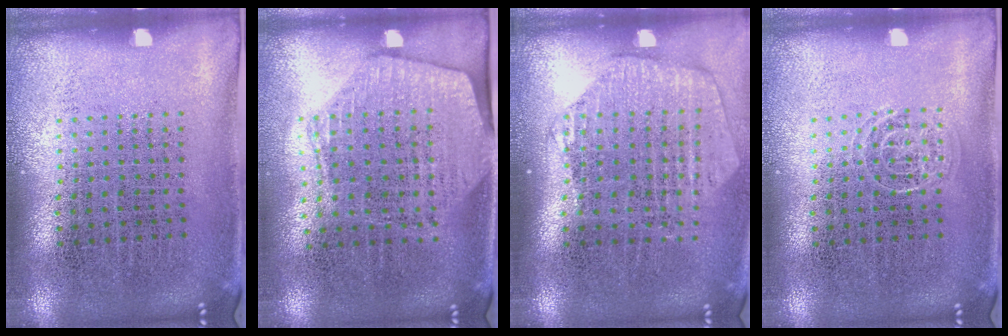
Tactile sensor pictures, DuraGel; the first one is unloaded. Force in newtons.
{"total": 1.9, "press": 1.7, "slide": 0.8}
{"total": 1.8, "press": 1.7, "slide": 0.6}
{"total": 1.1, "press": 1.1, "slide": 0.2}